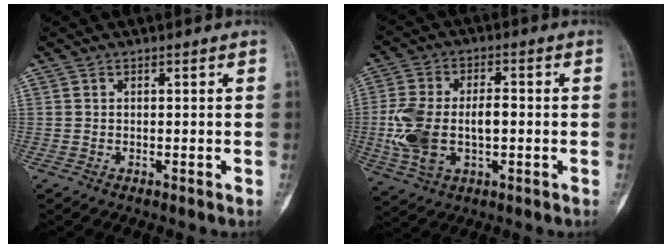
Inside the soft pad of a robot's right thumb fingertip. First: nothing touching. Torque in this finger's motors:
{"motor_torque": [0.03, 1.31, 0.45, 0.32, 0.39]}